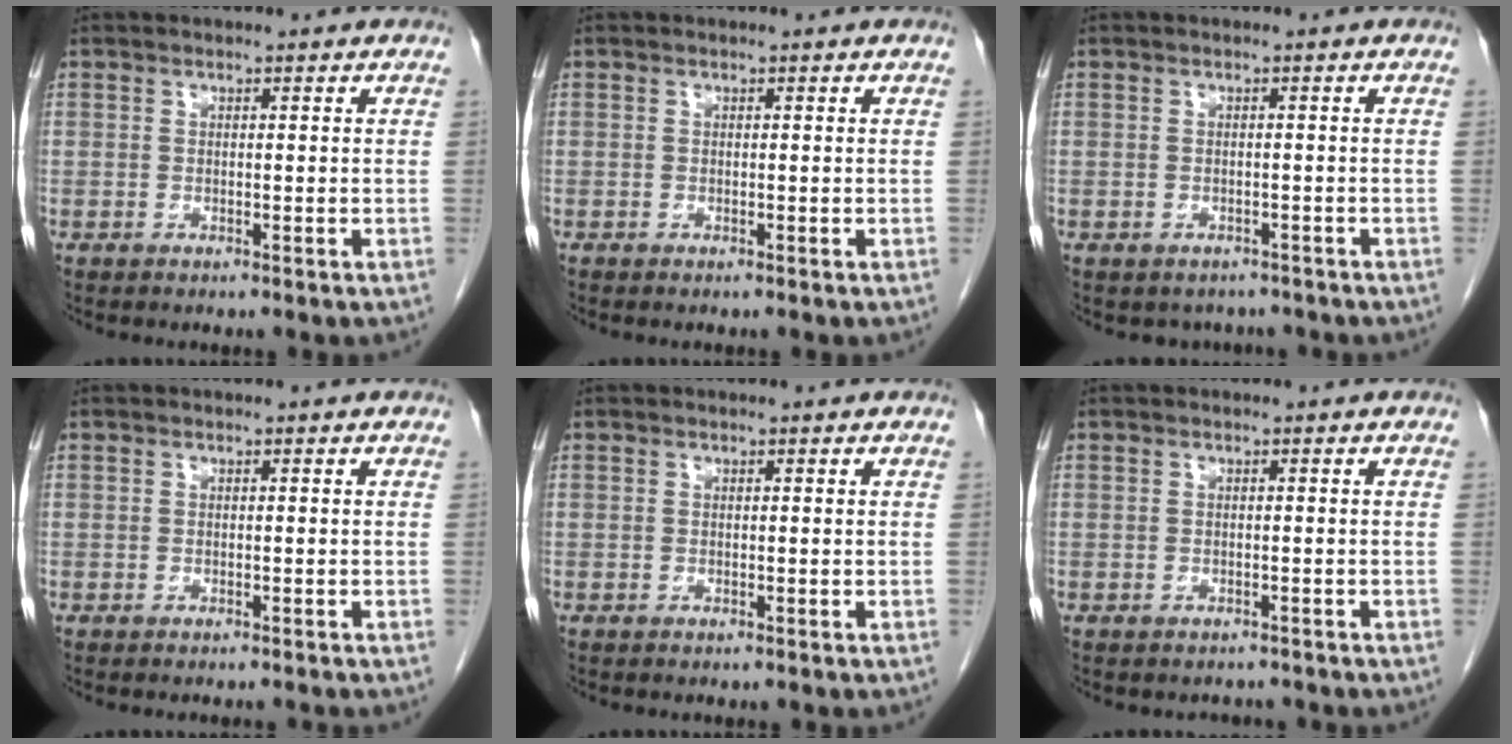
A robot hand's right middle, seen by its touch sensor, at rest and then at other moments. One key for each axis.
{"total": 0.9, "fx": 0.9, "fy": 0.1, "fz": 0.0, "tx": 0.001, "ty": 0.001, "tz": 0.016}
{"total": 3.2, "fx": -2.7, "fy": 1.7, "fz": 0.1, "tx": -0.001, "ty": 0.007, "tz": -0.034}
{"total": 1.3, "fx": -1.2, "fy": 0.0, "fz": 0.3, "tx": -0.005, "ty": -0.001, "tz": -0.016}
{"total": 0.0}
{"total": 1.5, "fx": -1.4, "fy": 0.7, "fz": 0.0, "tx": -0.002, "ty": 0.000, "tz": -0.020}